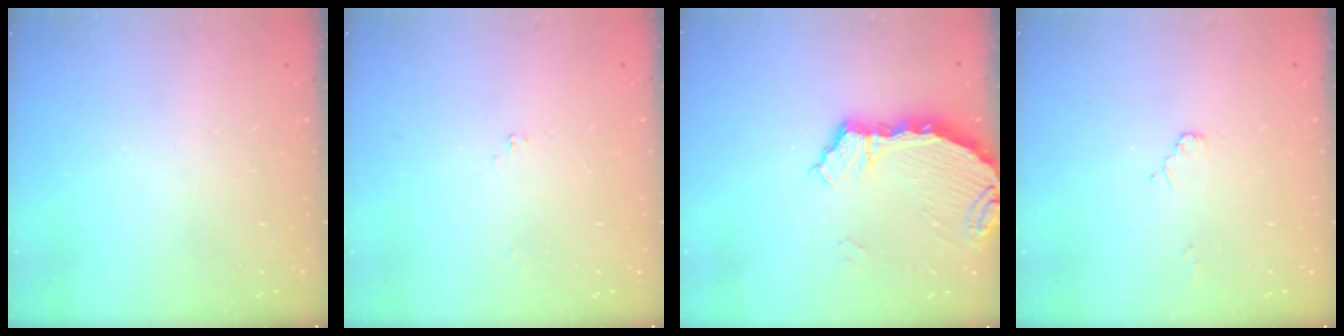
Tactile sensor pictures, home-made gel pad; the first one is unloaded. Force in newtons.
{"total": 0.9, "press": 0.9, "slide": 0.1}
{"total": 6.8, "press": 5.1, "slide": 4.6}
{"total": 2.0, "press": 1.9, "slide": 0.3}